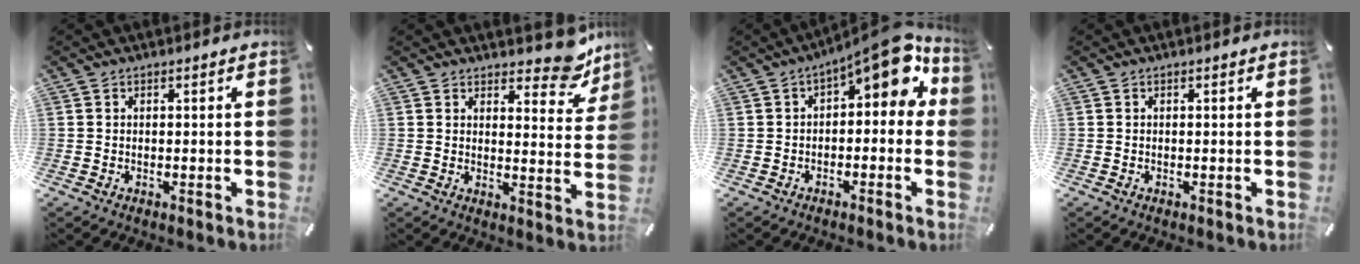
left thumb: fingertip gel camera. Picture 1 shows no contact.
{"total": 10.1, "force": [8.0, 4.5, 4.3], "torque": [-0.029, -0.063, 0.138]}
{"total": 9.4, "force": [4.0, 3.9, 7.6], "torque": [-0.103, -0.033, 0.063]}
{"total": 0.0}